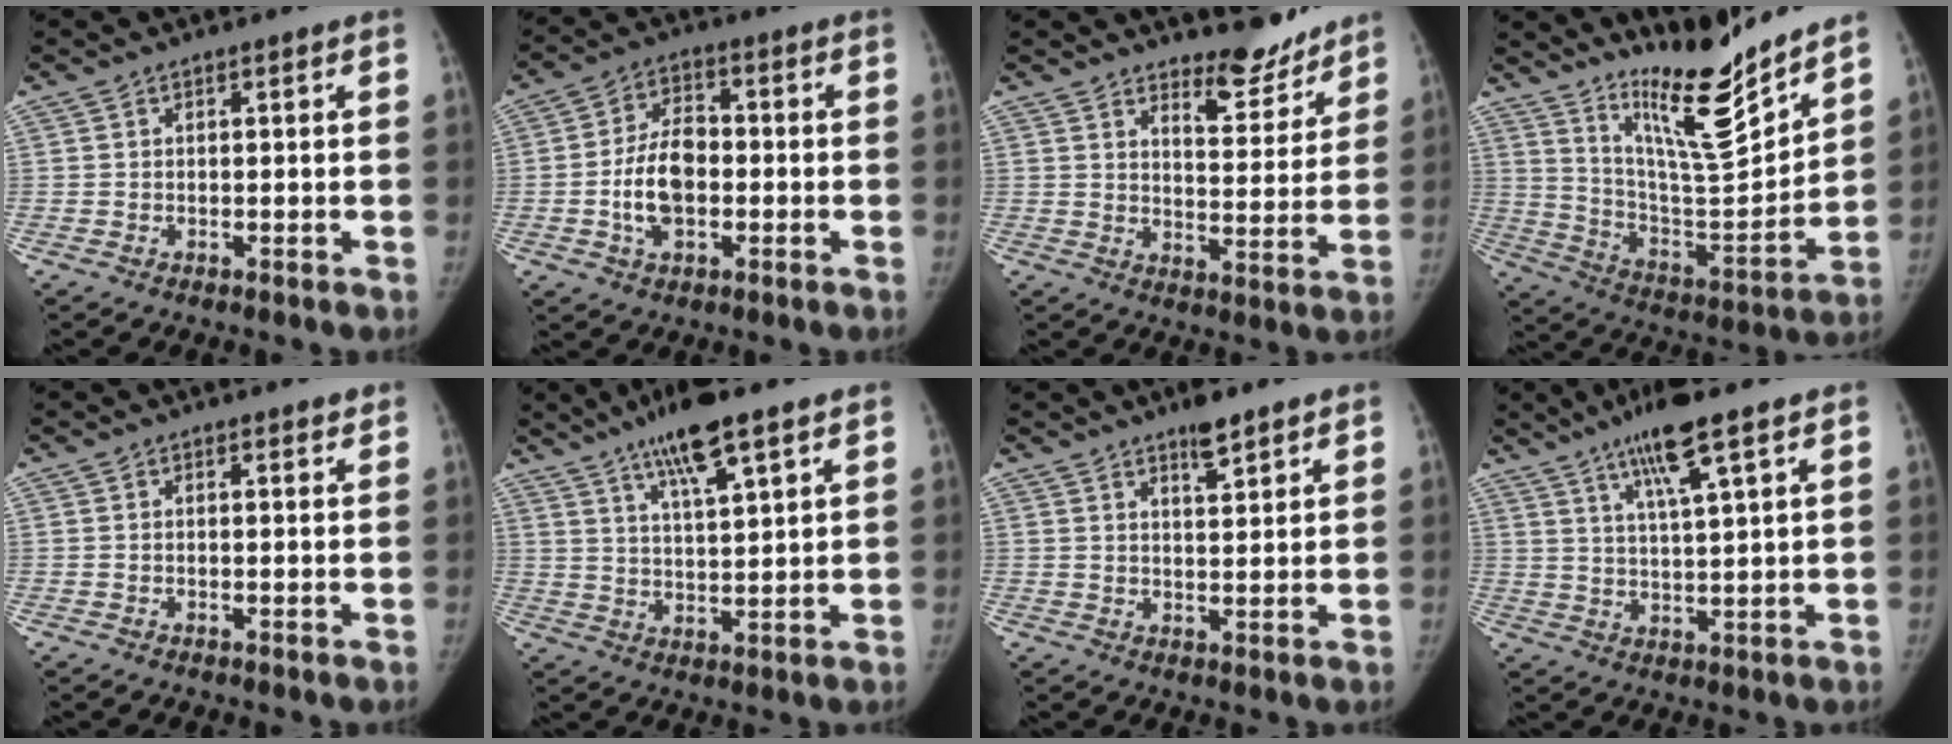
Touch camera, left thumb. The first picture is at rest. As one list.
[{"total": 9.8, "force": [-1.8, 6.0, 7.5], "torque": [-0.121, 0.018, -0.037]}, {"total": 8.8, "force": [7.7, 2.9, 3.1], "torque": [-0.006, -0.066, 0.119]}, {"total": 17.5, "force": [14.2, 2.4, 9.9], "torque": [-0.127, -0.116, 0.251]}, {"total": 1.0, "force": [0.8, 0.4, 0.5], "torque": [0.001, -0.004, 0.010]}, {"total": 10.9, "force": [7.0, 2.1, 8.0], "torque": [-0.128, -0.028, 0.120]}, {"total": 5.0, "force": [3.6, 1.4, 3.1], "torque": [-0.034, -0.023, 0.057]}, {"total": 9.8, "force": [6.0, 1.0, 7.8], "torque": [-0.136, -0.023, 0.107]}]